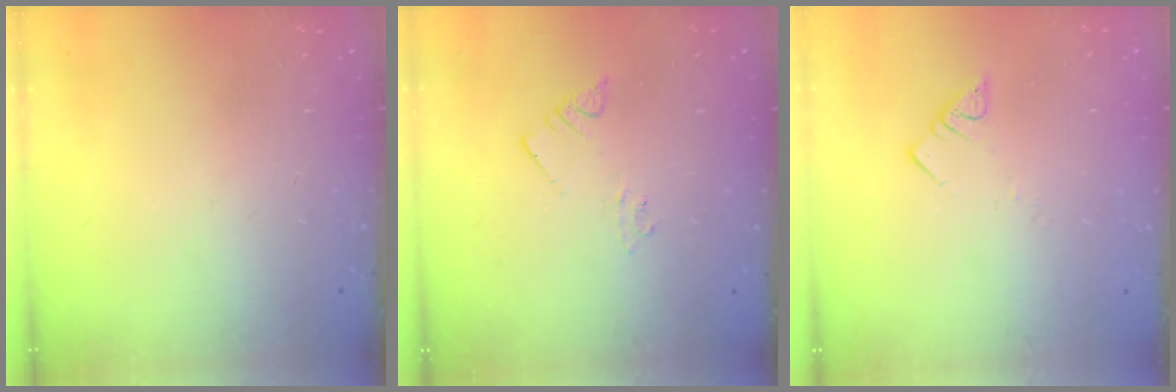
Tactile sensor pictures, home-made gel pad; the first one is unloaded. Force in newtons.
{"total": 2.2, "press": 2.2, "slide": 0.1}
{"total": 3.0, "press": 3.0, "slide": 0.1}